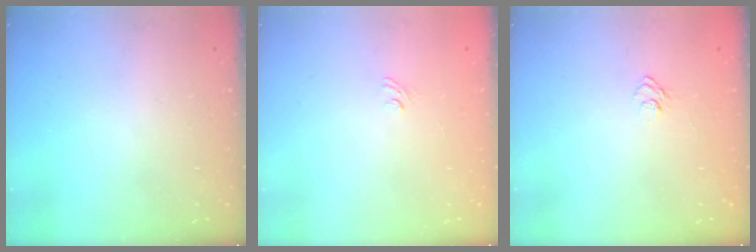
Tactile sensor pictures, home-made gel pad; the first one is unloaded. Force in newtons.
{"total": 2.4, "press": 2.1, "slide": 1.1}
{"total": 6.4, "press": 6.3, "slide": 1.1}